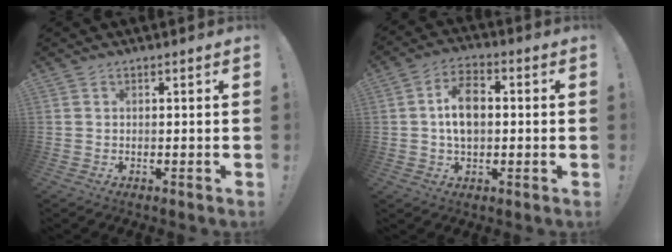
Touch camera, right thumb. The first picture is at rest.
{"total": 9.6, "force": [0.2, 6.2, 7.4], "torque": [-0.113, 0.004, 0.004]}